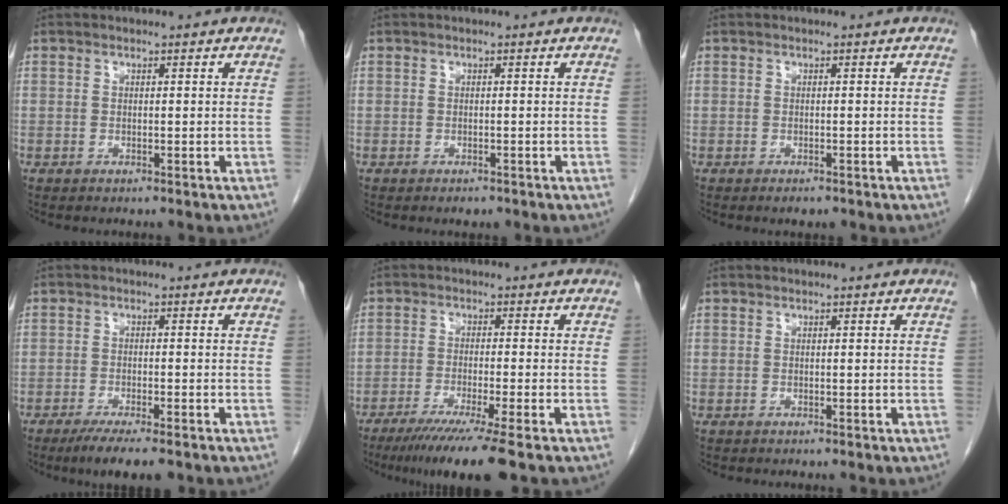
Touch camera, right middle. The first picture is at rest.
{"total": 1.0, "force": [-0.7, 0.5, 0.5], "torque": [-0.009, -0.001, -0.005]}
{"total": 1.1, "force": [-0.7, 0.6, 0.6], "torque": [-0.009, -0.001, -0.004]}
{"total": 6.2, "force": [-4.5, 0.9, 4.2], "torque": [-0.061, -0.013, -0.068]}
{"total": 9.4, "force": [-6.7, -1.2, 6.5], "torque": [-0.099, -0.029, -0.108]}
{"total": 0.0}